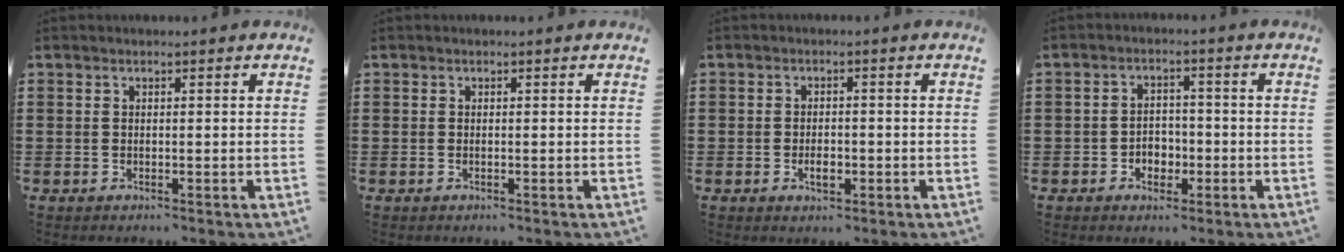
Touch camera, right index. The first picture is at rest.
{"total": 0.0}
{"total": 2.6, "force": [-0.9, 1.3, 2.0], "torque": [-0.032, -0.001, -0.018]}
{"total": 3.0, "force": [-1.4, 2.4, 1.2], "torque": [-0.029, 0.005, -0.029]}